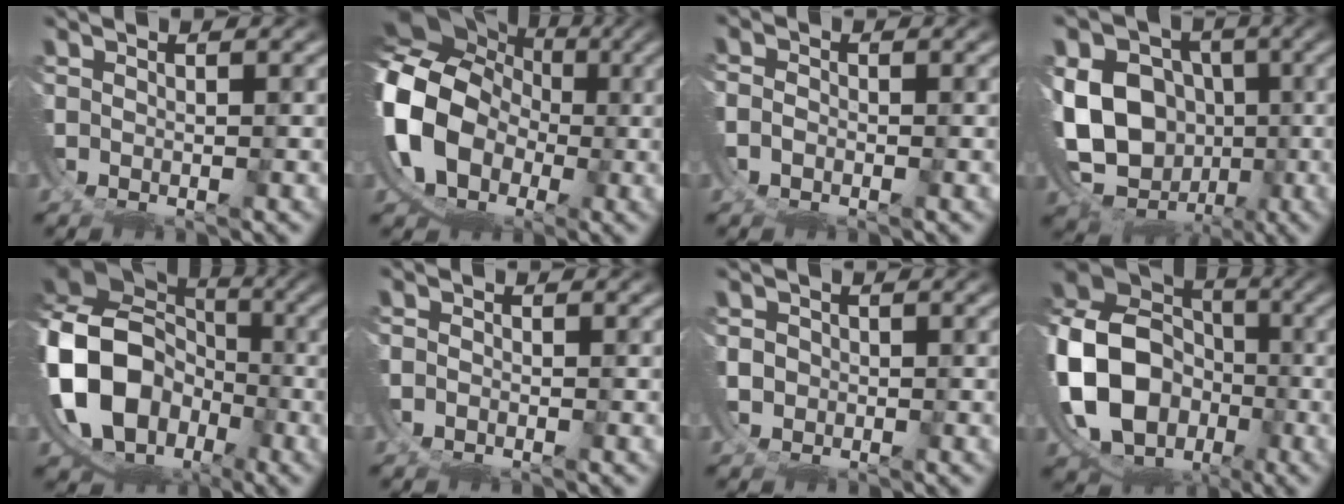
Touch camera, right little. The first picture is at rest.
{"total": 19.1, "force": [0.5, 16.8, 9.1], "torque": [-0.230, -0.036, 0.000]}
{"total": 1.3, "force": [-0.8, 1.0, 0.2], "torque": [-0.011, -0.009, -0.014]}
{"total": 16.8, "force": [-3.0, 14.7, 7.5], "torque": [-0.164, -0.072, -0.040]}
{"total": 16.2, "force": [-1.2, 13.6, 8.8], "torque": [-0.214, -0.052, -0.009]}
{"total": 0.9, "force": [-0.6, 0.7, 0.0], "torque": [-0.007, -0.005, -0.011]}
{"total": 1.6, "force": [-0.3, 1.5, 0.0], "torque": [-0.012, -0.008, -0.001]}
{"total": 15.9, "force": [-2.7, 13.4, 8.1], "torque": [-0.193, -0.061, -0.031]}